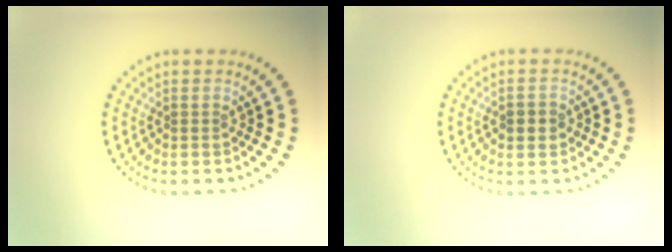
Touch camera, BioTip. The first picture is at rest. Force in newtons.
{"total": 1.9, "press": 1.9, "slide": 0.0}